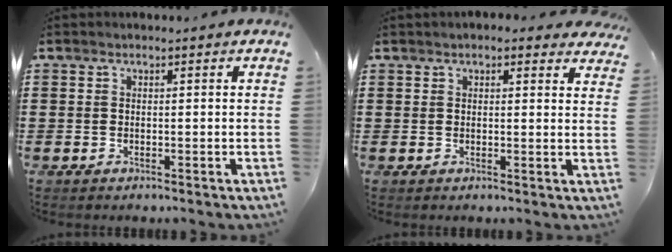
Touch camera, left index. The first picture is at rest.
{"total": 2.0, "force": [1.7, 0.5, 0.9], "torque": [-0.022, 0.005, 0.032]}